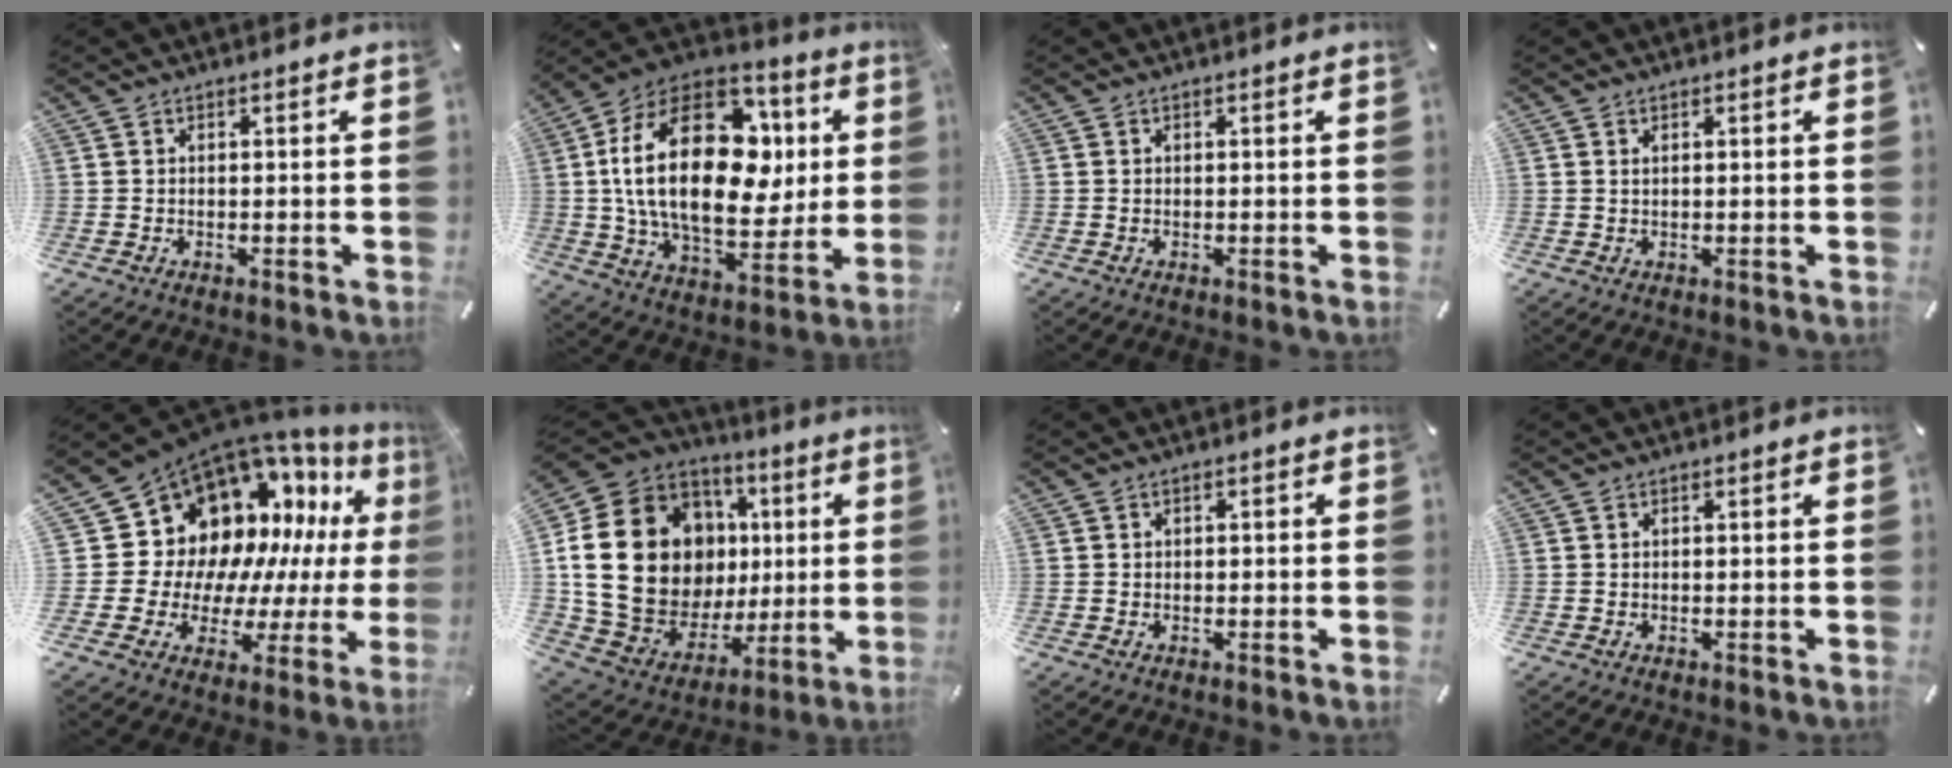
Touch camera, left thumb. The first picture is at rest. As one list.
[{"total": 29.5, "force": [3.8, 18.3, 22.8], "torque": [-0.438, -0.003, 0.068]}, {"total": 0.0}, {"total": 0.7, "force": [0.3, 0.2, 0.6], "torque": [-0.011, 0.000, 0.005]}, {"total": 17.5, "force": [9.7, 12.6, 7.3], "torque": [-0.113, -0.121, 0.198]}, {"total": 26.3, "force": [5.5, 19.9, 16.2], "torque": [-0.334, -0.037, 0.131]}, {"total": 0.9, "force": [-0.1, 0.9, 0.2], "torque": [-0.004, 0.006, -0.005]}, {"total": 0.0}]